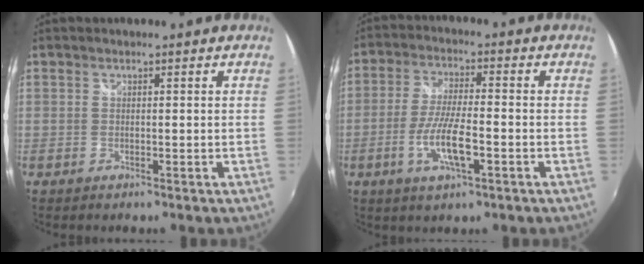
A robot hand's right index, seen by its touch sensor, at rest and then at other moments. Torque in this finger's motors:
{"motor_torque": [0.30, -0.16, 0.43, 0.13]}